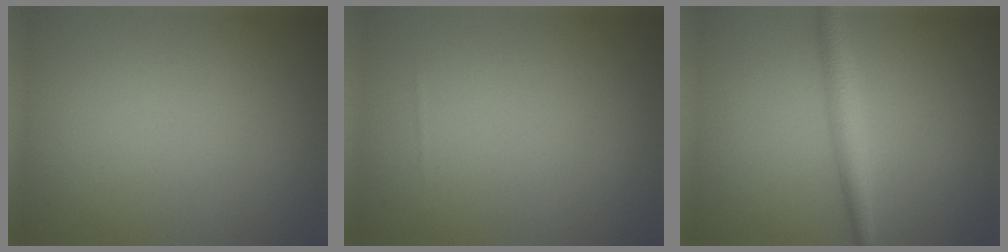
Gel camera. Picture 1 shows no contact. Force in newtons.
{"total": 0.0}
{"total": 2.7, "press": 2.7, "slide": 0.0}